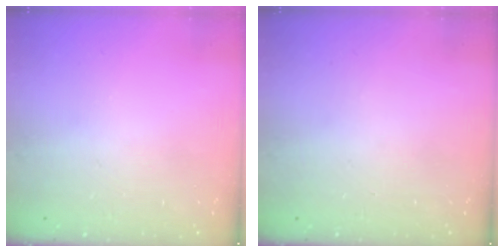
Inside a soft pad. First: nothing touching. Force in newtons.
{"total": 0.0}